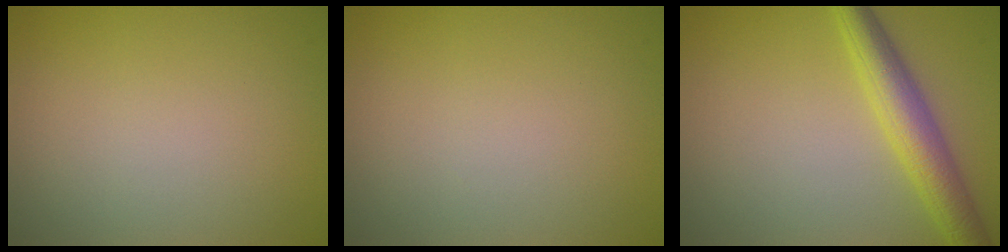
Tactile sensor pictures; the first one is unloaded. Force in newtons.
{"total": 0.0}
{"total": 4.3, "press": 4.3, "slide": 0.0}